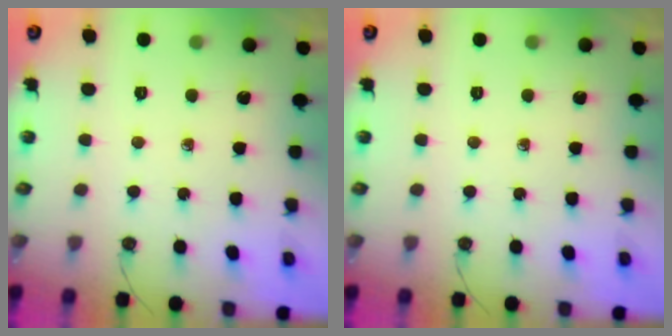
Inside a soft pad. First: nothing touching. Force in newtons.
{"total": 0.0}